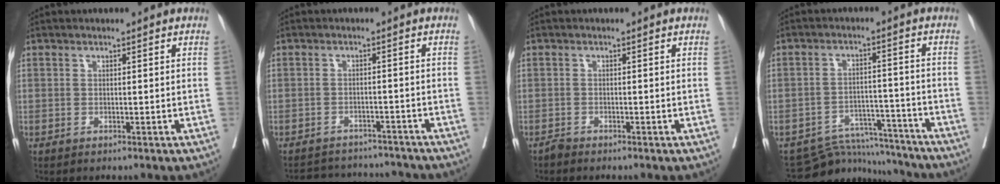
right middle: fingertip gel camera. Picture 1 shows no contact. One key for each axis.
{"total": 10.8, "fx": -10.2, "fy": 2.9, "fz": 1.8, "tx": -0.032, "ty": 0.014, "tz": -0.130}
{"total": 0.8, "fx": -0.8, "fy": 0.1, "fz": 0.0, "tx": -0.001, "ty": -0.002, "tz": -0.017}
{"total": 10.4, "fx": -10.1, "fy": 2.3, "fz": -0.6, "tx": 0.012, "ty": 0.024, "tz": -0.152}